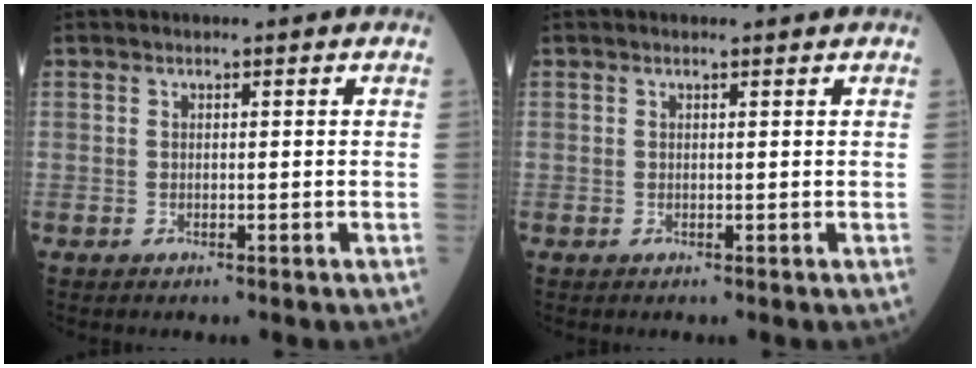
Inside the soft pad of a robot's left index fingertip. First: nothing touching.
{"total": 0.8, "force": [0.8, -0.1, 0.2], "torque": [-0.008, 0.003, 0.013]}